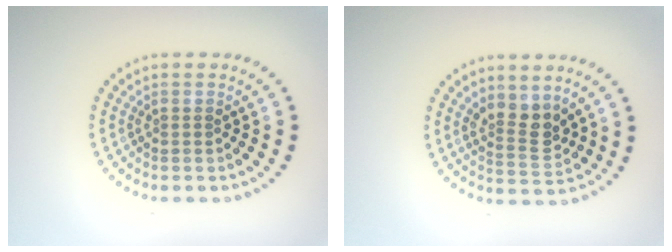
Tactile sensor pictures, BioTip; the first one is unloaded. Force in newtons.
{"total": 3.0, "press": 2.6, "slide": 1.4}